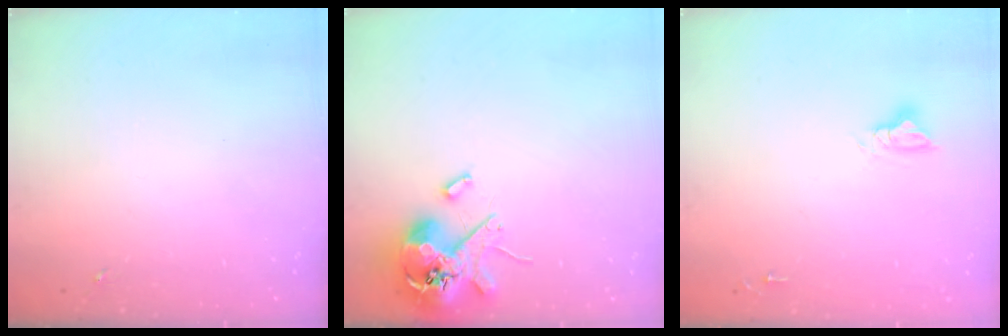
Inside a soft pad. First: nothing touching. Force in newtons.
{"total": 12.7, "press": 12.6, "slide": 1.9}
{"total": 4.9, "press": 4.9, "slide": 0.3}